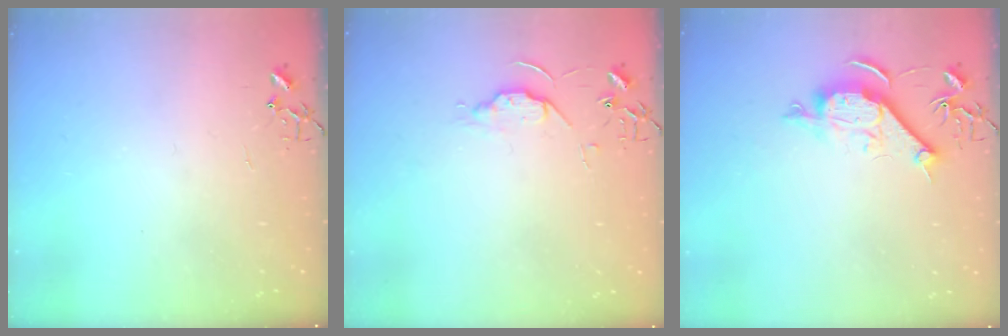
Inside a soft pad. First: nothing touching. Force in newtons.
{"total": 5.7, "press": 5.6, "slide": 0.8}
{"total": 10.4, "press": 10.4, "slide": 0.9}